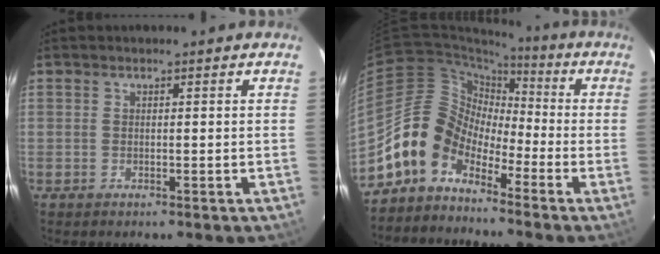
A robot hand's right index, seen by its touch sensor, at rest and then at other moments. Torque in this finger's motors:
{"motor_torque": [0.49, -0.48, 0.08, -0.06]}